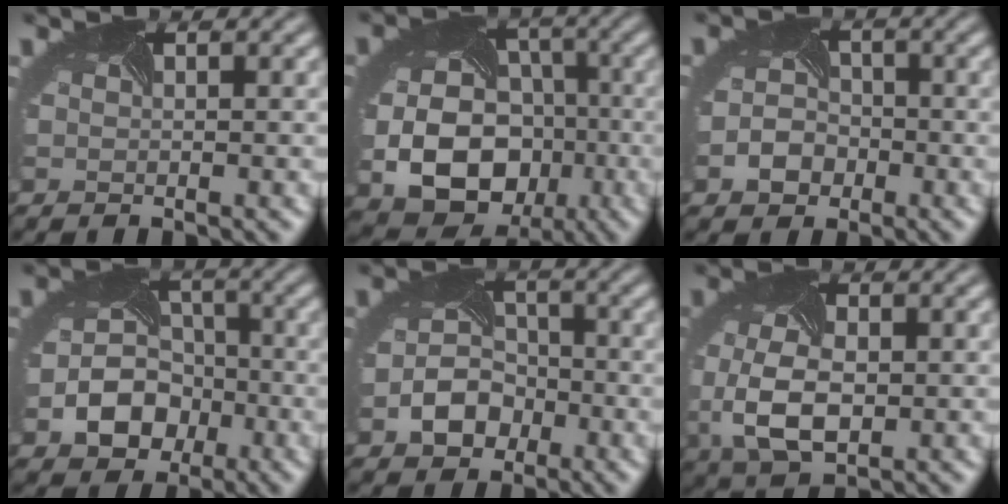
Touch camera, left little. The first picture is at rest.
{"total": 11.7, "force": [-3.0, 9.3, 6.4], "torque": [-0.105, -0.041, -0.052]}
{"total": 2.9, "force": [-1.4, 2.3, 1.1], "torque": [-0.017, -0.005, -0.028]}
{"total": 5.6, "force": [-2.1, 4.3, 2.8], "torque": [-0.051, -0.013, -0.035]}
{"total": 4.0, "force": [-1.8, 3.0, 1.9], "torque": [-0.033, -0.007, -0.034]}
{"total": 5.9, "force": [-0.8, 3.6, 4.7], "torque": [-0.115, -0.013, -0.012]}